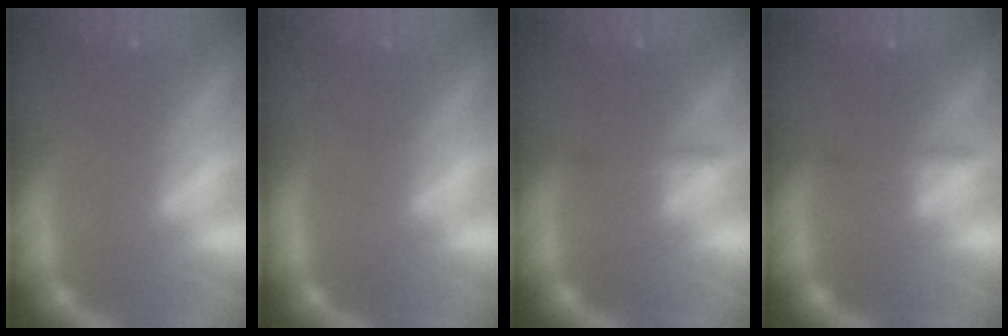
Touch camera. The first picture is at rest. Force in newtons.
{"total": 0.0}
{"total": 1.4}
{"total": 1.4}